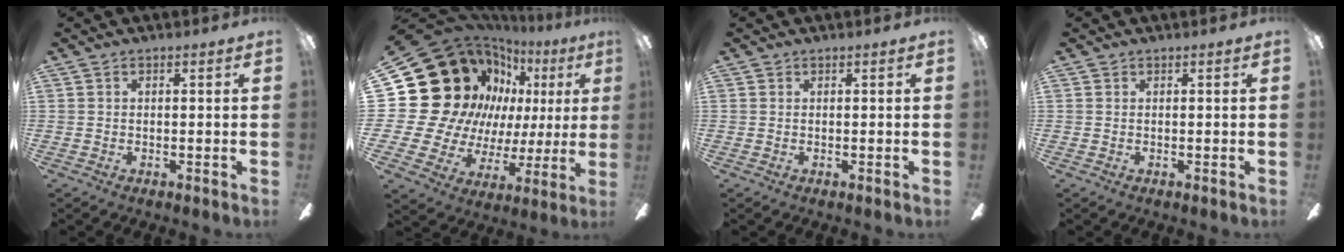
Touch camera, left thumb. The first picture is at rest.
{"total": 24.6, "force": [9.7, 19.2, 12.0], "torque": [-0.254, -0.087, 0.226]}
{"total": 0.0}
{"total": 0.0}